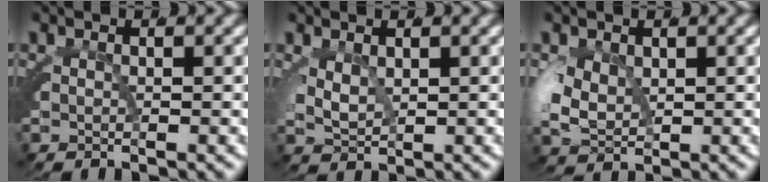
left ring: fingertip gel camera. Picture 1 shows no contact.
{"total": 2.2, "force": [1.2, 1.3, 1.3], "torque": [-0.040, -0.019, 0.037]}
{"total": 4.0, "force": [0.1, 3.0, 2.7], "torque": [-0.083, -0.027, 0.024]}